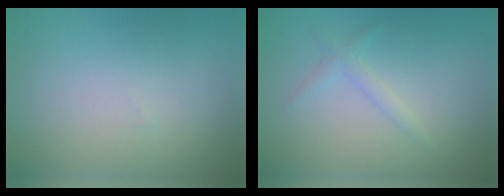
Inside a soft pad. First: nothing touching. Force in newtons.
{"total": 1.3, "press": 1.3, "slide": 0.0}